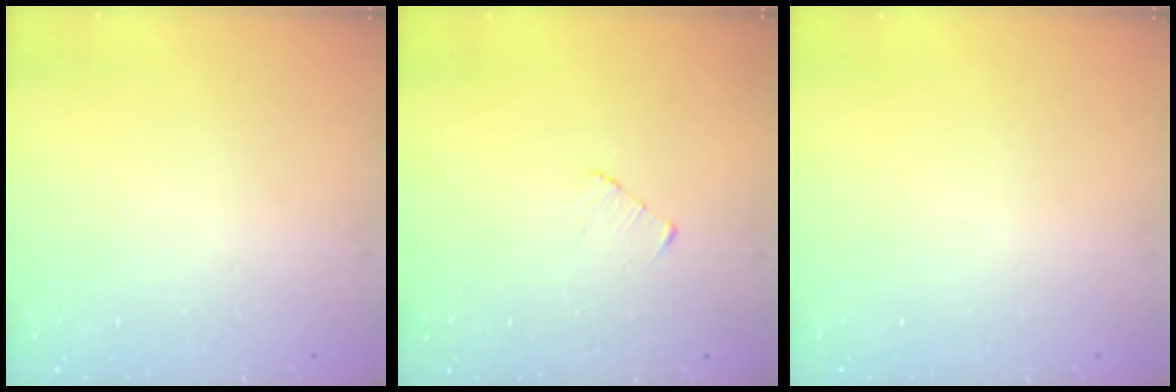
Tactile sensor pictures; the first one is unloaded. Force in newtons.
{"total": 2.9, "press": 2.8, "slide": 0.3}
{"total": 0.0}